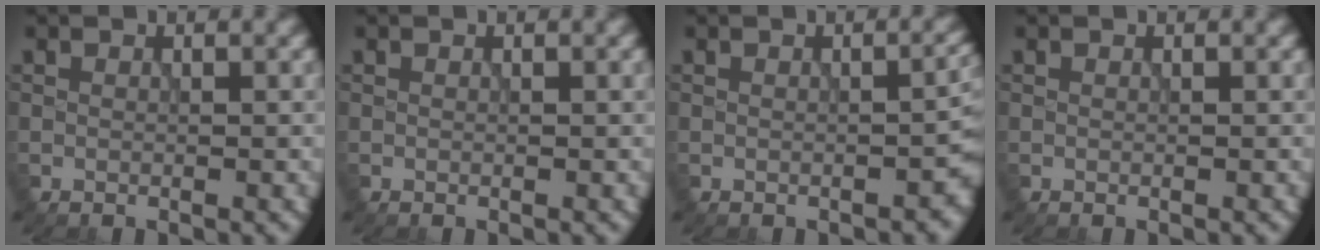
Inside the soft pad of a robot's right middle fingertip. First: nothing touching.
{"total": 0.0}
{"total": 2.5, "force": [-0.8, 1.1, 2.1], "torque": [-0.020, -0.002, -0.009]}
{"total": 0.0}